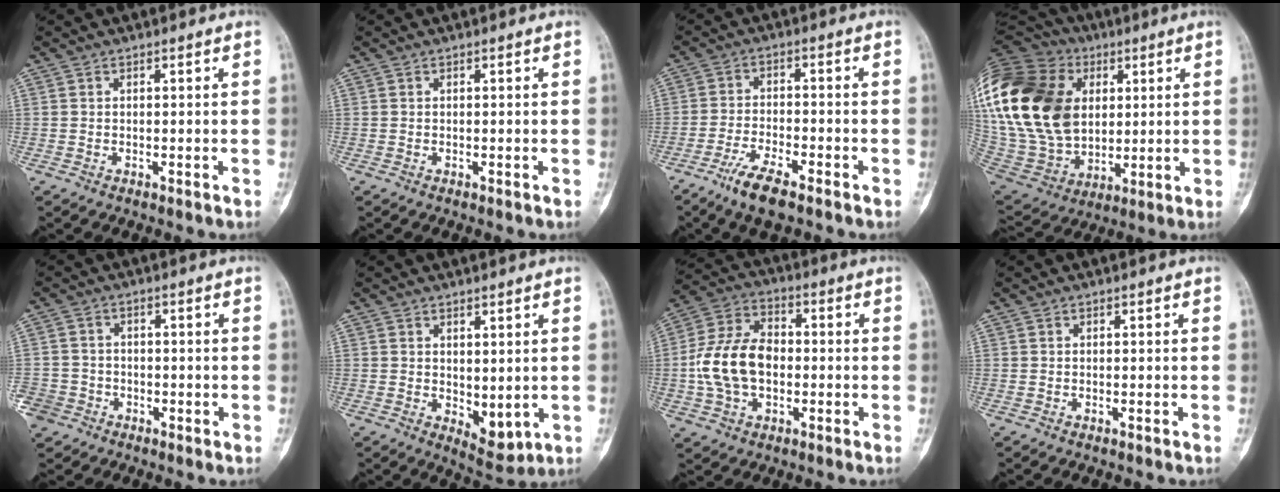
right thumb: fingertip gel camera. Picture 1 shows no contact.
{"total": 0.0}
{"total": 7.5, "force": [-5.1, 2.1, 5.1], "torque": [-0.105, 0.015, -0.094]}
{"total": 36.0, "force": [7.4, 25.8, 24.0], "torque": [-0.539, 0.038, 0.154]}
{"total": 6.3, "force": [-3.1, 5.4, 1.1], "torque": [-0.018, 0.018, -0.054]}
{"total": 5.3, "force": [0.2, 2.8, 4.4], "torque": [-0.047, -0.017, 0.018]}
{"total": 13.5, "force": [-1.2, 9.0, 9.9], "torque": [-0.185, 0.030, -0.027]}
{"total": 0.0}